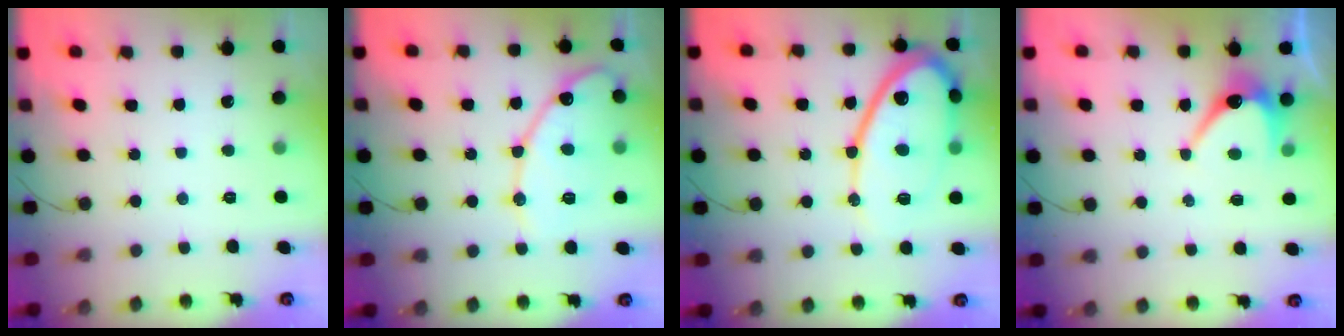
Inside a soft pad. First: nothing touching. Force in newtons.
{"total": 14.7, "press": 14.6, "slide": 1.0}
{"total": 17.6, "press": 17.5, "slide": 1.4}
{"total": 6.9, "press": 6.9, "slide": 0.2}